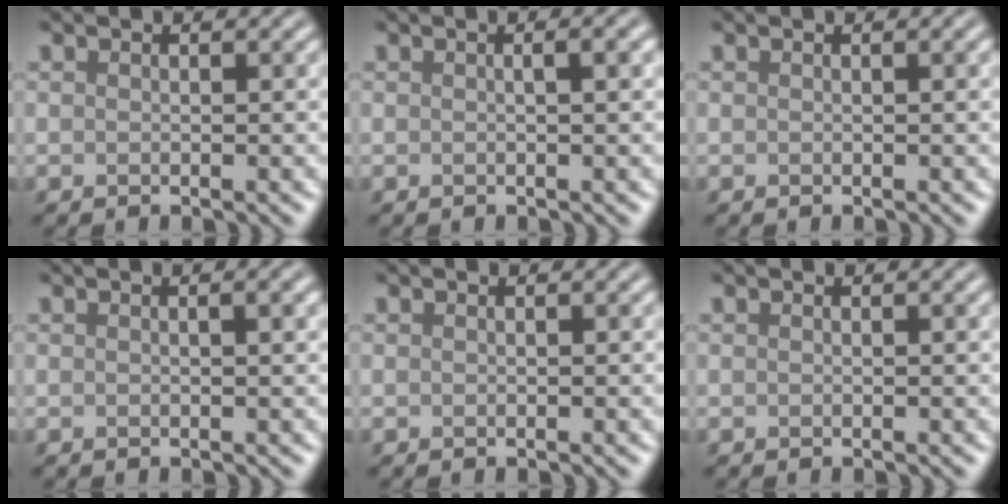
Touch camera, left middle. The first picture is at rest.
{"total": 2.1, "force": [0.6, 0.7, 1.9], "torque": [-0.021, 0.003, -0.002]}
{"total": 0.7, "force": [0.2, 0.2, 0.6], "torque": [-0.004, 0.004, 0.001]}
{"total": 1.4, "force": [0.4, 0.4, 1.2], "torque": [-0.015, 0.002, 0.001]}
{"total": 0.0}
{"total": 0.0}